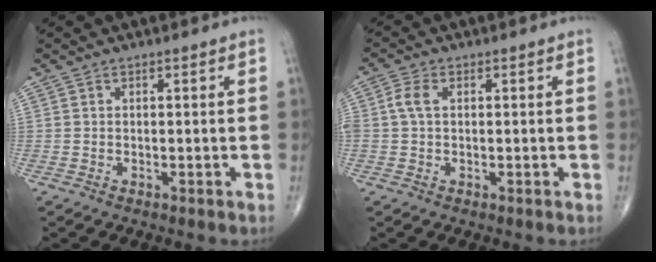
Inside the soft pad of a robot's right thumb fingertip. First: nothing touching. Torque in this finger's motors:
{"motor_torque": [0.87, 0.85, 1.58, 0.22, 0.55]}